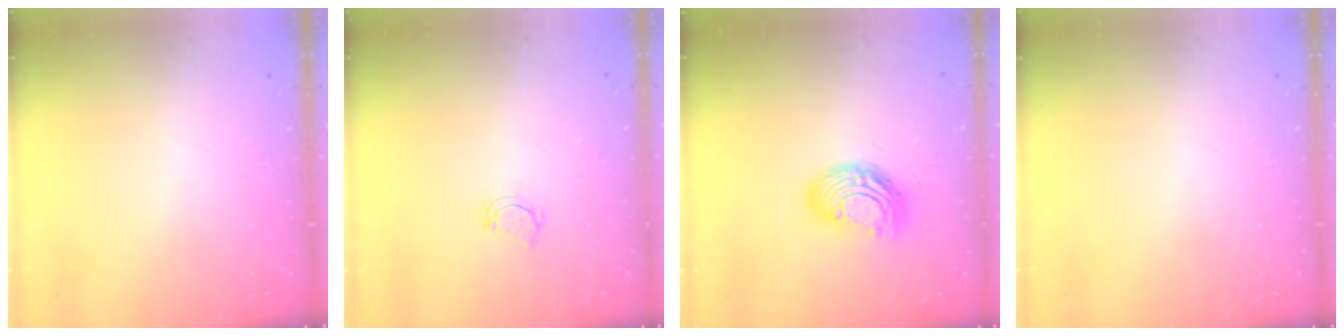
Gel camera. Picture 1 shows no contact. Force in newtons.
{"total": 2.9, "press": 2.9, "slide": 0.3}
{"total": 12.3, "press": 12.3, "slide": 1.0}
{"total": 0.0}